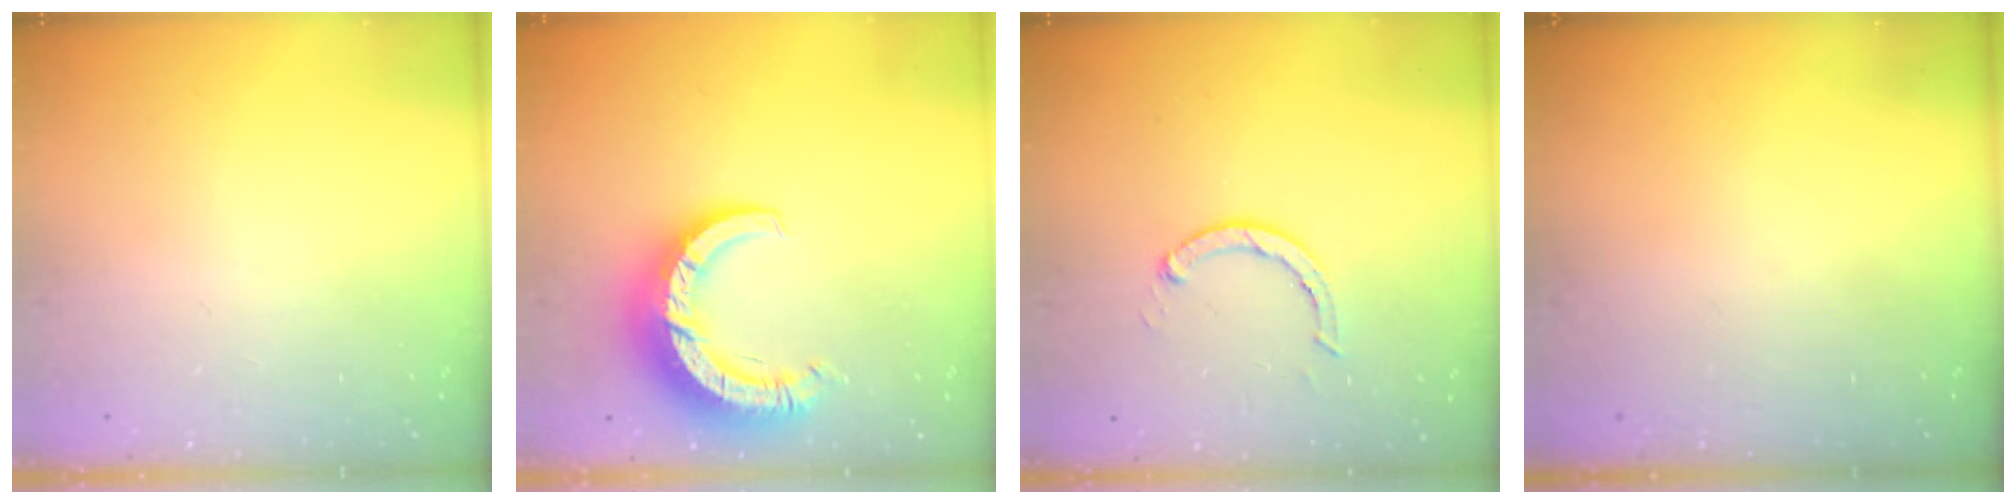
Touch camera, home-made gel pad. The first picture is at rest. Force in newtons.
{"total": 11.2, "press": 11.2, "slide": 1.1}
{"total": 2.9, "press": 2.8, "slide": 0.5}
{"total": 0.0}